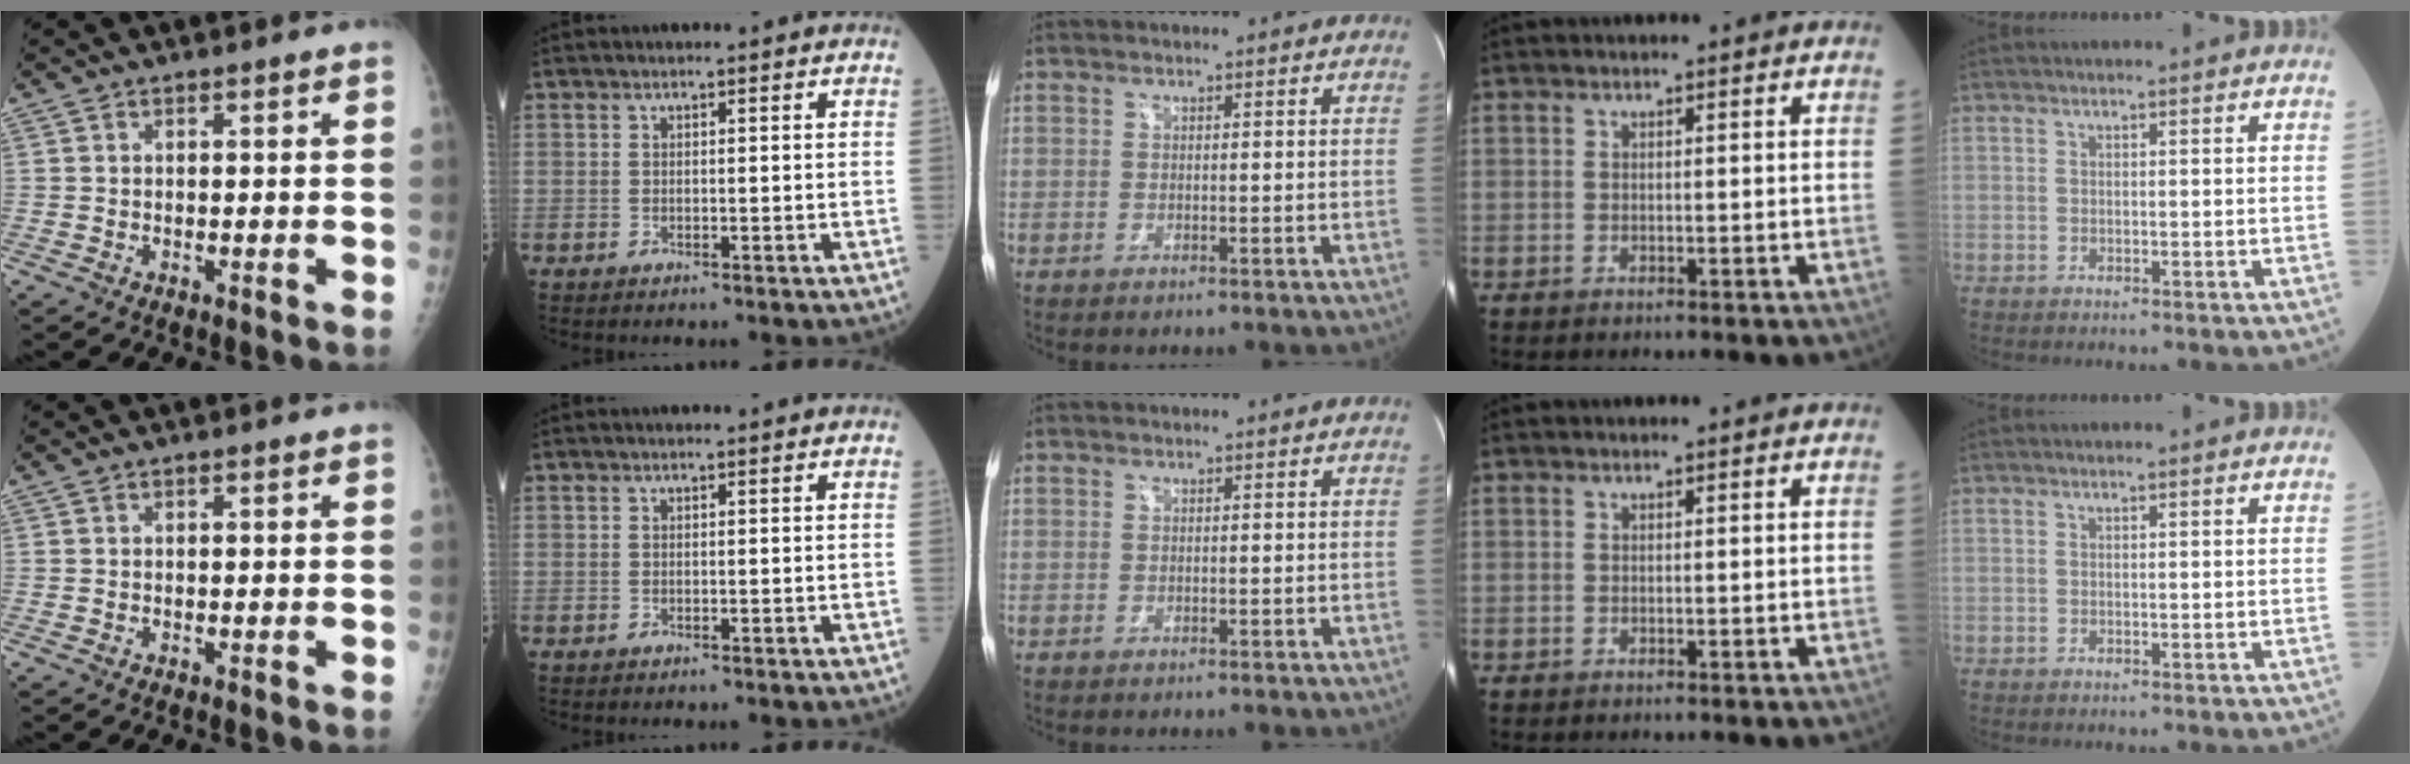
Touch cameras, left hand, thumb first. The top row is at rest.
{}